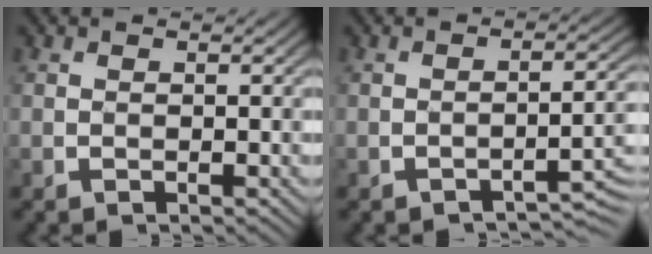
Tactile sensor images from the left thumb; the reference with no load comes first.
{"total": 4.0, "force": [-2.6, 0.9, 2.9], "torque": [-0.034, 0.012, -0.042]}